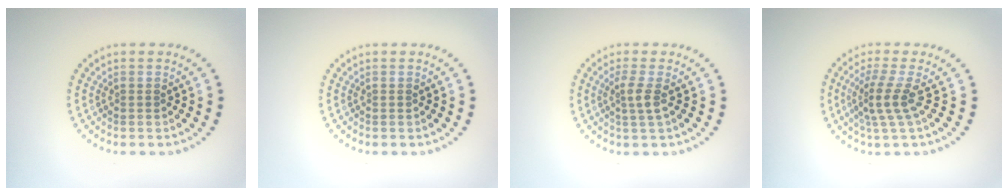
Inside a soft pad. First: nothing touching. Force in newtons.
{"total": 0.0}
{"total": 1.8, "press": 1.3, "slide": 1.2}
{"total": 2.9, "press": 1.9, "slide": 2.2}